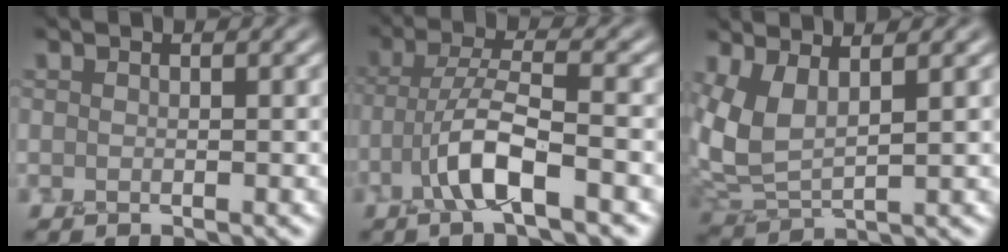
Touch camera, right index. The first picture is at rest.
{"total": 5.5, "force": [-2.7, 1.1, 4.7], "torque": [-0.093, 0.008, -0.058]}
{"total": 4.0, "force": [1.8, 1.5, 3.2], "torque": [-0.084, -0.004, 0.041]}